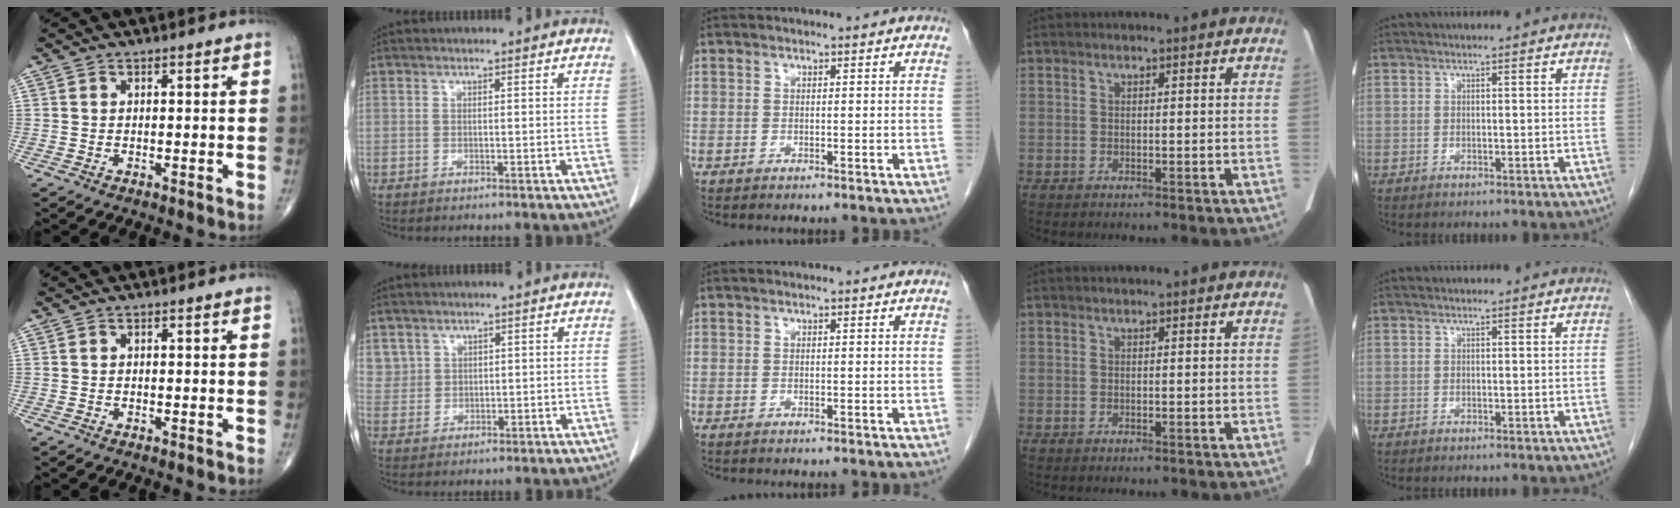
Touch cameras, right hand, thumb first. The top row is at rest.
{"index": {"total": 3.9, "force": [2.3, 3.1, -0.2], "torque": [0.021, 0.006, 0.046]}}